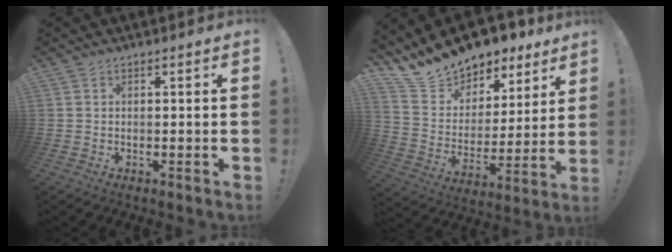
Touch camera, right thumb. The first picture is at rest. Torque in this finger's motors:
{"motor_torque": [0.28, 1.18, 0.65, 0.65, 0.03]}